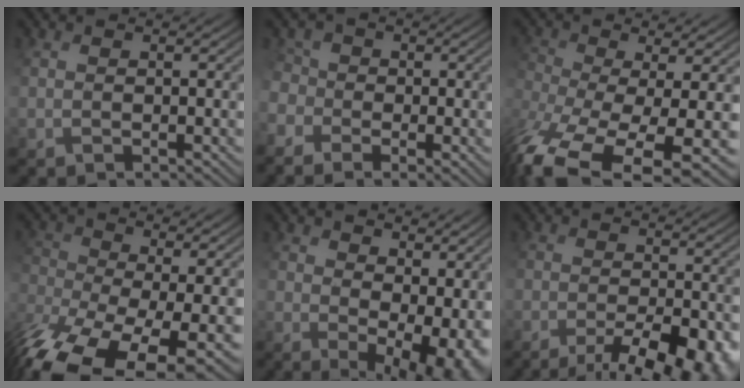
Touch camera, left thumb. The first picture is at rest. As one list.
[{"total": 5.8, "force": [-2.6, 4.4, 2.8], "torque": [-0.081, -0.009, -0.050]}, {"total": 15.1, "force": [-7.8, 5.8, 11.6], "torque": [-0.304, -0.046, -0.106]}, {"total": 16.9, "force": [-9.5, 7.8, 11.7], "torque": [-0.297, -0.051, -0.142]}, {"total": 12.6, "force": [2.0, 7.8, 9.7], "torque": [-0.135, -0.034, 0.074]}, {"total": 9.2, "force": [-6.0, 2.9, 6.4], "torque": [-0.099, -0.016, -0.077]}]